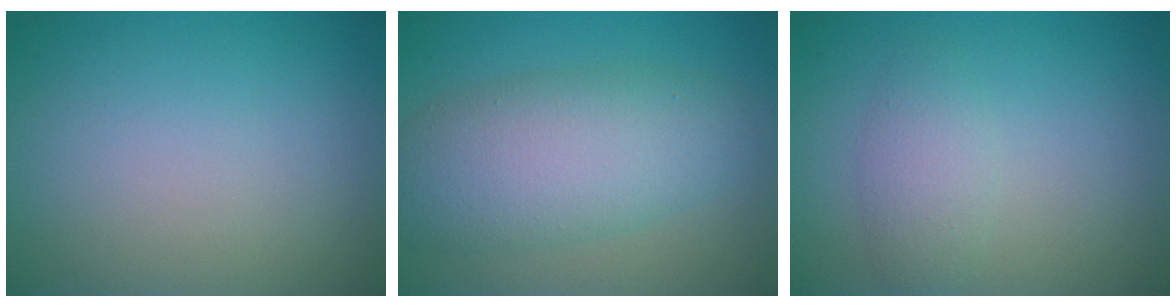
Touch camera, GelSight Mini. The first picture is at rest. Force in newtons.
{"total": 7.5, "press": 7.5, "slide": 0.4}
{"total": 2.4, "press": 2.4, "slide": 0.0}